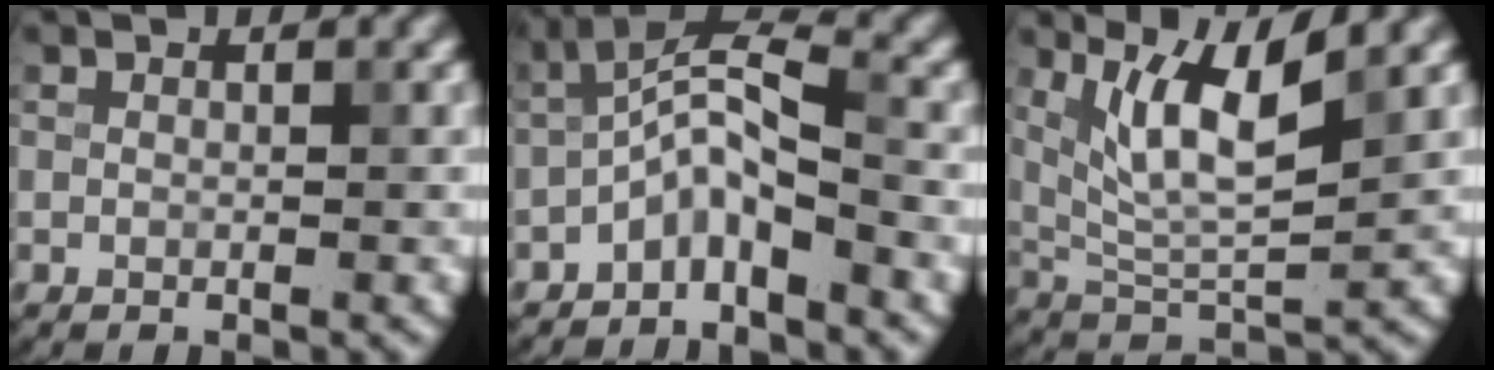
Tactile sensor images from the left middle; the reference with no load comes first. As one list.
[{"total": 4.1, "force": [-2.2, 1.1, 3.3], "torque": [-0.062, 0.019, -0.049]}, {"total": 6.4, "force": [3.0, 1.7, 5.4], "torque": [-0.105, -0.007, 0.062]}]